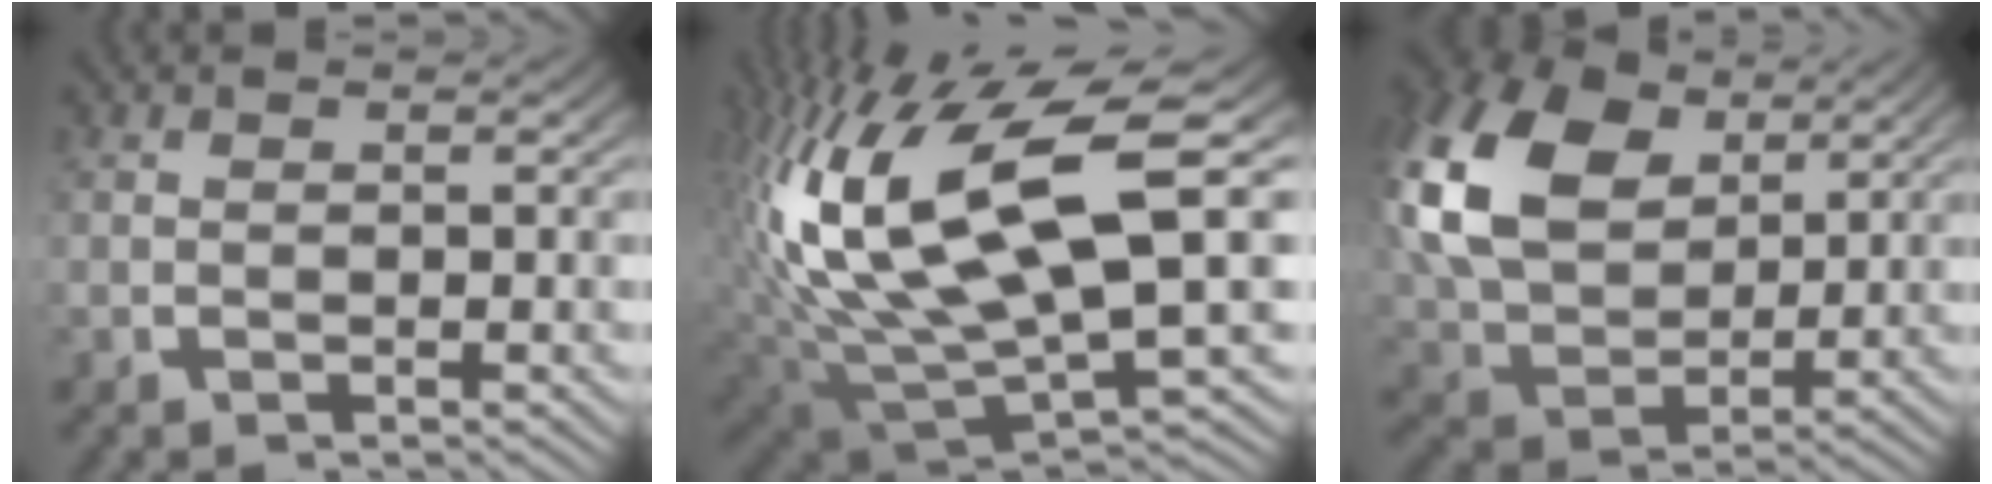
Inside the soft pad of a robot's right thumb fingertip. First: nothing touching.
{"total": 16.1, "force": [-0.9, 9.2, 13.1], "torque": [-0.294, -0.048, 0.018]}
{"total": 14.0, "force": [3.0, 10.0, 9.3], "torque": [-0.226, -0.033, 0.065]}